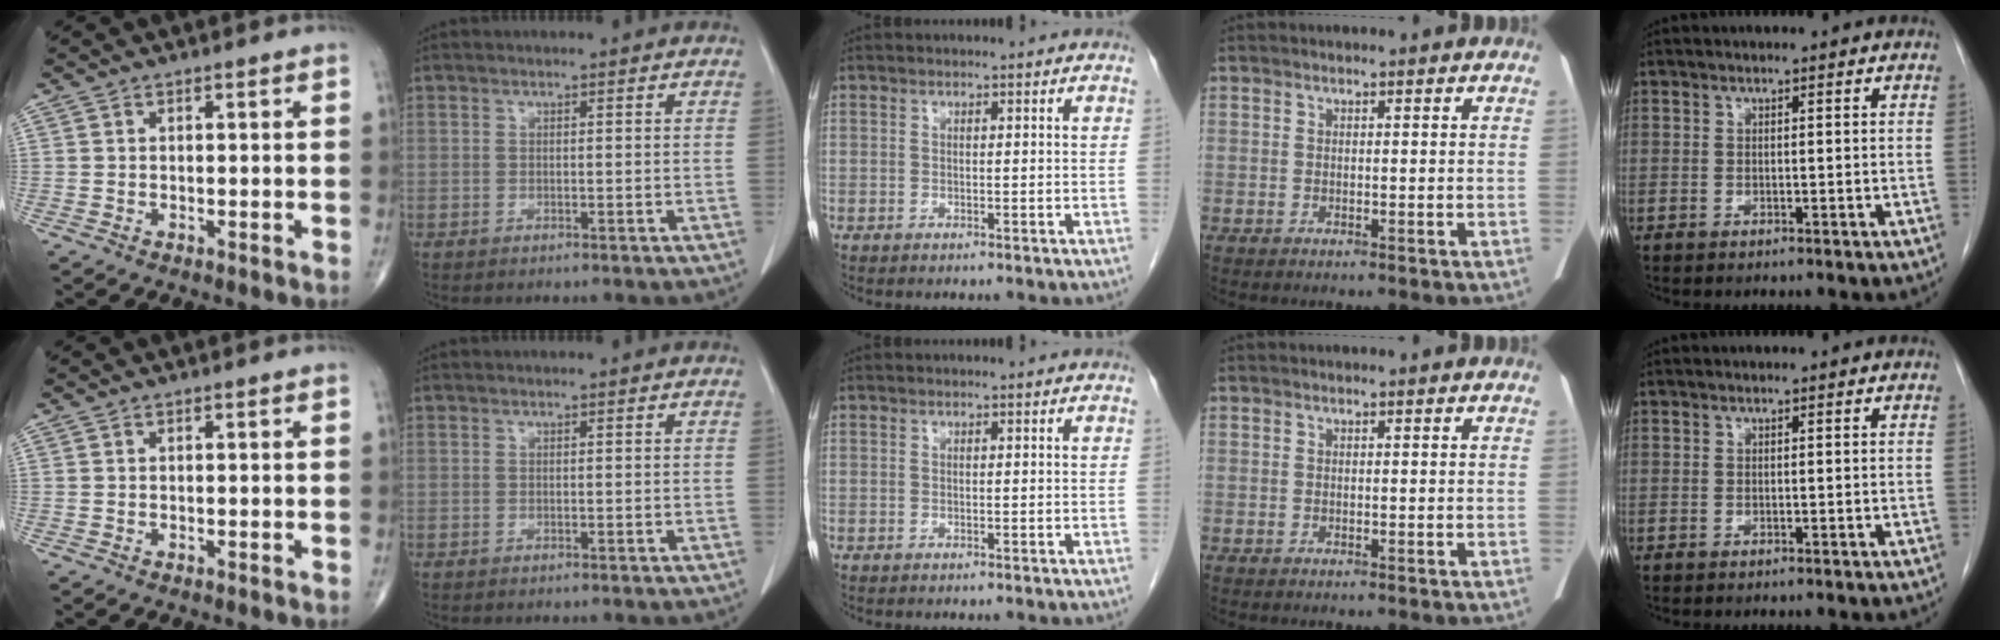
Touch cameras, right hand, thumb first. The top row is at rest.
{}